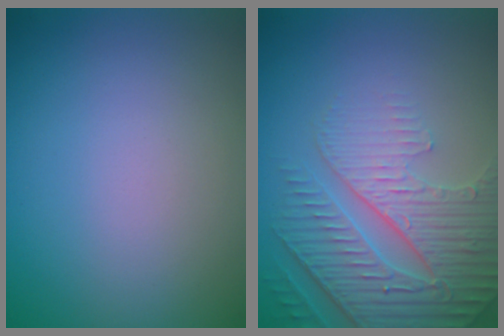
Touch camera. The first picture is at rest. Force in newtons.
{"total": 6.1, "press": 4.9, "slide": 3.5}